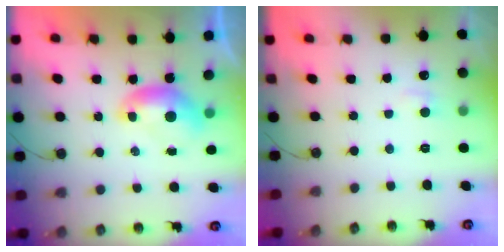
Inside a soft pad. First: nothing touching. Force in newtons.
{"total": 0.9, "press": 0.6, "slide": 0.6}